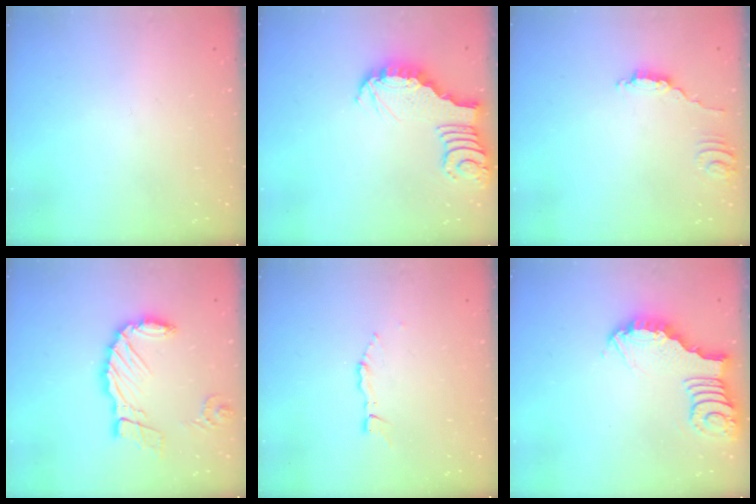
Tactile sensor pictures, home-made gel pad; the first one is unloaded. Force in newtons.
{"total": 3.3, "press": 3.3, "slide": 0.3}
{"total": 5.3, "press": 5.3, "slide": 0.3}
{"total": 12.8, "press": 12.7, "slide": 1.6}
{"total": 2.0, "press": 2.0, "slide": 0.2}
{"total": 4.1, "press": 4.1, "slide": 0.4}